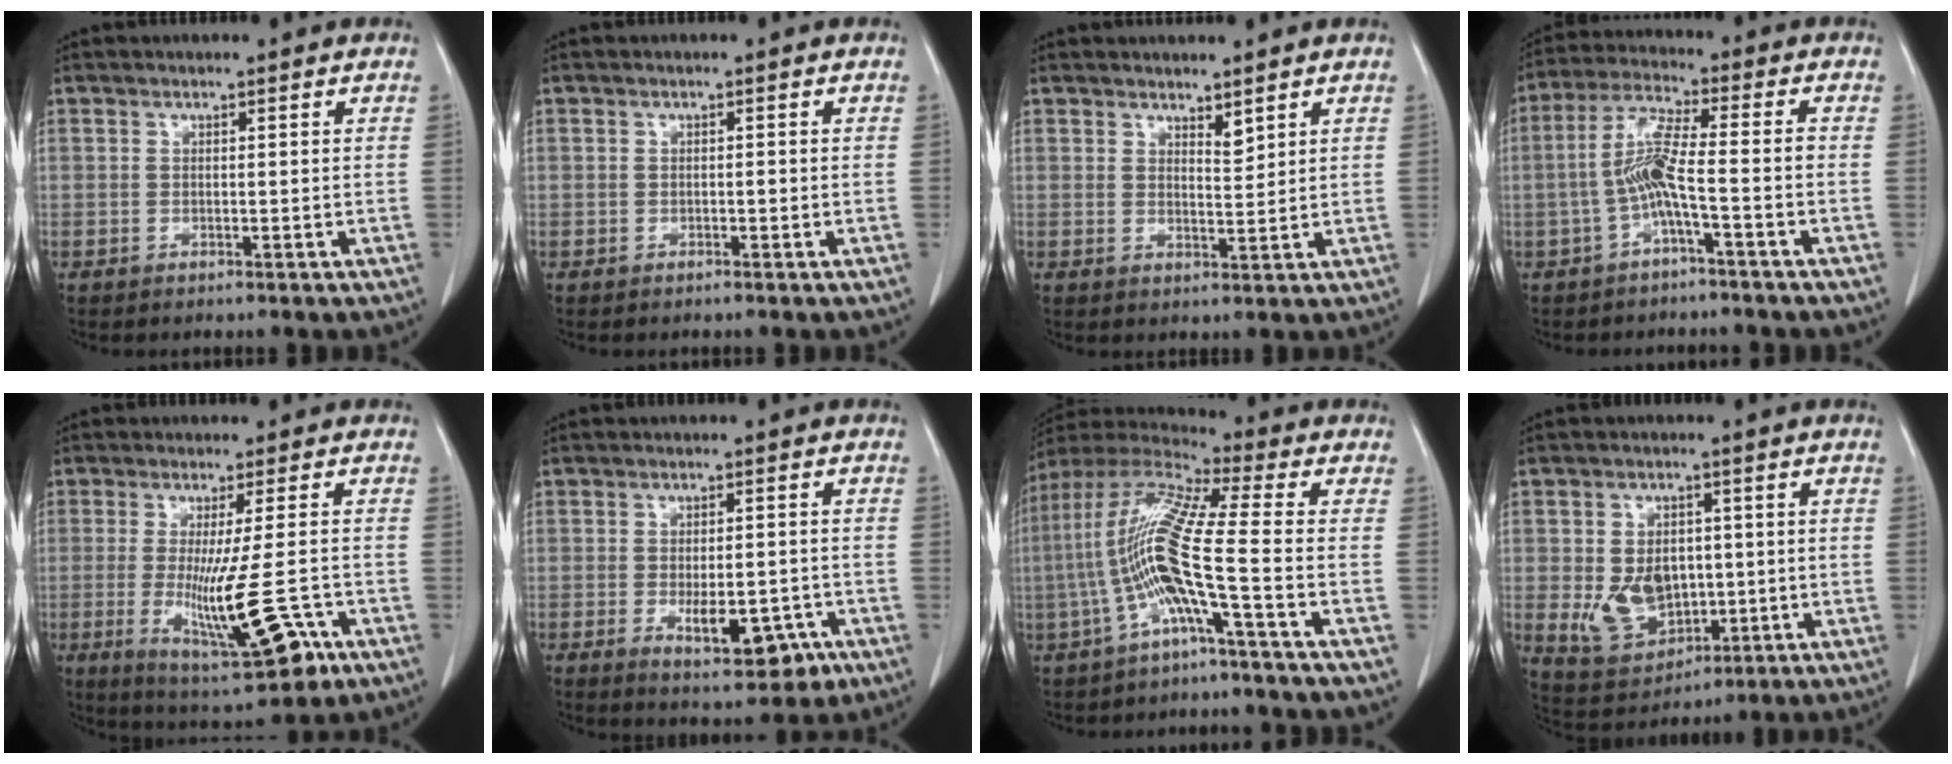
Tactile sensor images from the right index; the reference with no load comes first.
{"total": 0.5, "force": [-0.2, 0.4, 0.3], "torque": [-0.004, 0.001, -0.005]}
{"total": 2.2, "force": [1.7, 0.5, 1.2], "torque": [-0.023, -0.010, 0.035]}
{"total": 7.0, "force": [-2.1, 0.1, 6.7], "torque": [-0.137, 0.013, -0.043]}
{"total": 13.3, "force": [-4.3, 1.5, 12.5], "torque": [-0.208, -0.039, -0.055]}
{"total": 8.3, "force": [-3.1, 3.5, 6.9], "torque": [-0.096, -0.007, -0.033]}
{"total": 13.3, "force": [-3.2, -0.5, 12.9], "torque": [-0.270, 0.008, -0.075]}
{"total": 8.7, "force": [-0.5, 6.3, 6.0], "torque": [-0.115, 0.002, 0.012]}